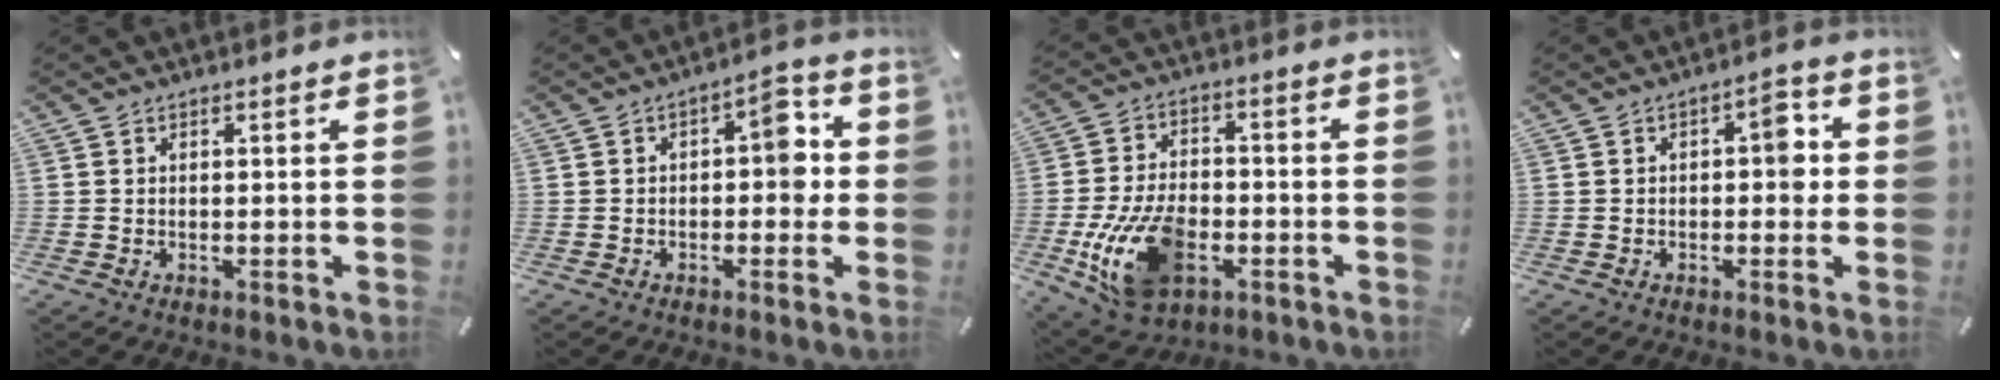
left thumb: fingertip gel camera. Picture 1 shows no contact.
{"total": 7.5, "force": [-0.1, 4.2, 6.3], "torque": [-0.070, 0.005, -0.014]}
{"total": 14.9, "force": [-4.2, 10.2, 10.1], "torque": [-0.198, 0.007, -0.073]}
{"total": 5.6, "force": [0.1, 3.1, 4.7], "torque": [-0.050, 0.002, -0.010]}